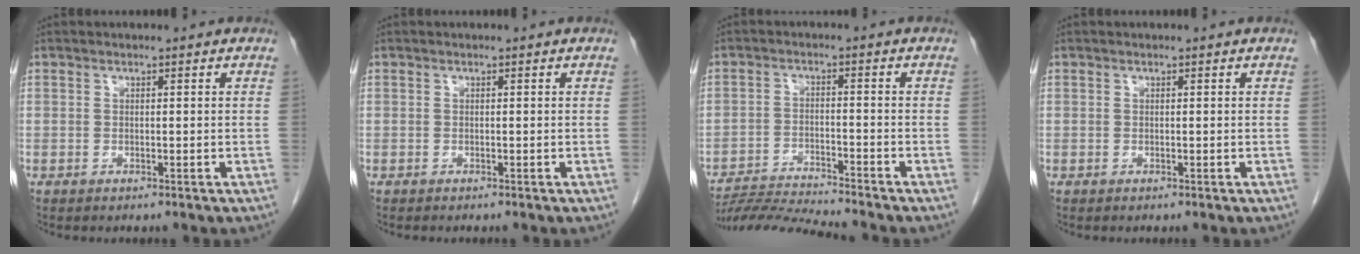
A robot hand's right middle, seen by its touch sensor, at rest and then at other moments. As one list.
[{"total": 0.6, "force": [-0.5, 0.1, 0.2], "torque": [-0.003, -0.001, -0.009]}, {"total": 8.5, "force": [-8.2, -1.9, 1.5], "torque": [-0.022, -0.013, -0.148]}, {"total": 0.0}]